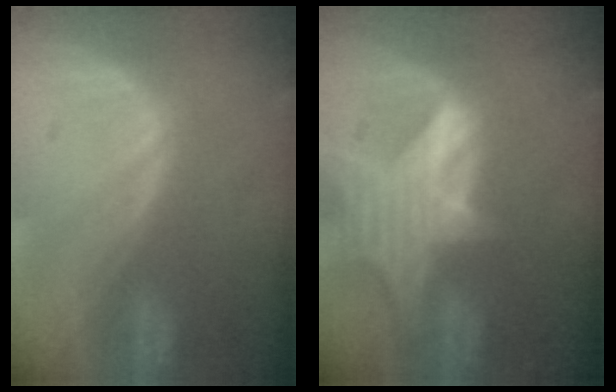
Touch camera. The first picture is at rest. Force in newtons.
{"total": 8.5, "press": 7.6, "slide": 3.9}